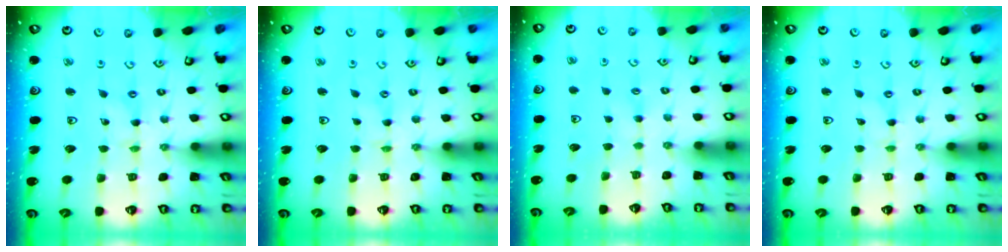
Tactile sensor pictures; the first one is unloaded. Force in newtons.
{"total": 0.0}
{"total": 2.3, "press": 2.3, "slide": 0.4}
{"total": 0.0}